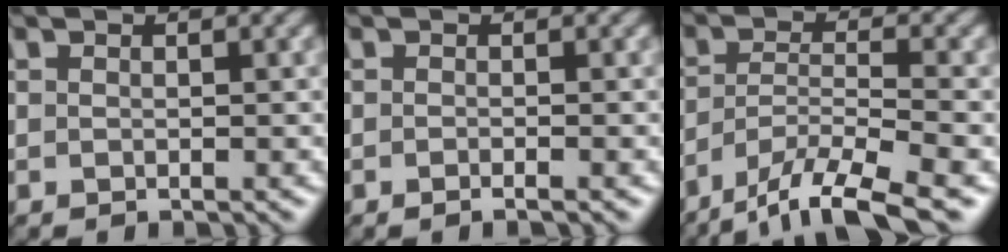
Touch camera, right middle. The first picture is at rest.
{"total": 0.8, "force": [-0.5, 0.0, 0.5], "torque": [-0.011, -0.006, -0.012]}
{"total": 8.8, "force": [-6.7, 1.8, 5.4], "torque": [-0.097, -0.005, -0.124]}